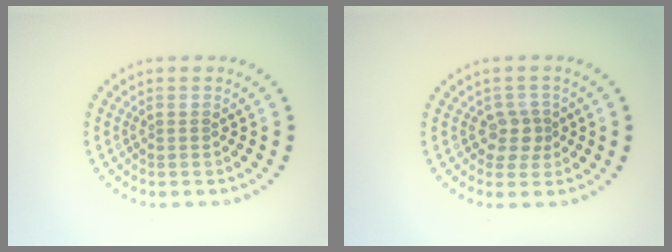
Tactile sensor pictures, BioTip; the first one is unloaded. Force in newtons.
{"total": 2.0, "press": 1.6, "slide": 1.2}